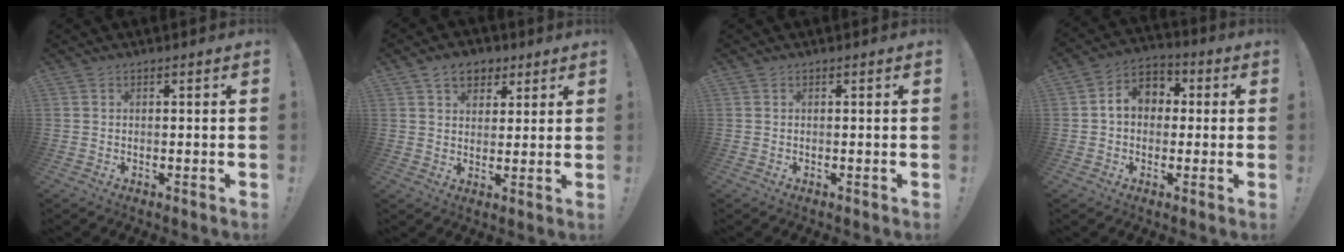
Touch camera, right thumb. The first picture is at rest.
{"total": 7.9, "force": [4.3, 5.7, 3.5], "torque": [-0.048, -0.012, 0.083]}
{"total": 0.0}
{"total": 8.6, "force": [1.0, 6.8, 5.1], "torque": [-0.076, 0.013, 0.023]}